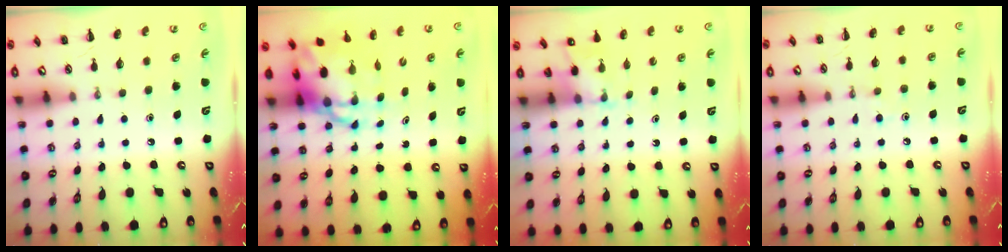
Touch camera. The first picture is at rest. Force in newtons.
{"total": 9.4, "press": 9.1, "slide": 2.5}
{"total": 3.7, "press": 3.6, "slide": 0.8}
{"total": 2.7, "press": 2.5, "slide": 0.9}